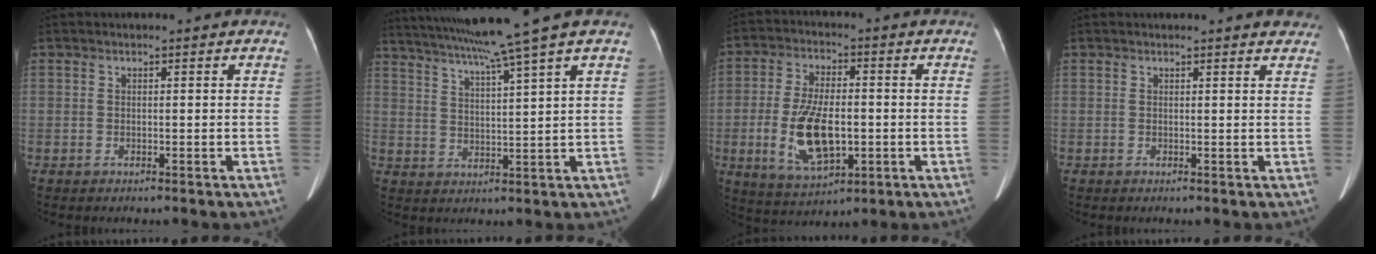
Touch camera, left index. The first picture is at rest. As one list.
[{"total": 12.9, "force": [10.1, -2.9, 7.5], "torque": [-0.128, -0.005, 0.153]}, {"total": 11.5, "force": [-2.2, 5.1, 10.1], "torque": [-0.207, -0.002, -0.029]}, {"total": 3.1, "force": [3.0, 0.4, 0.9], "torque": [-0.012, -0.006, 0.016]}]